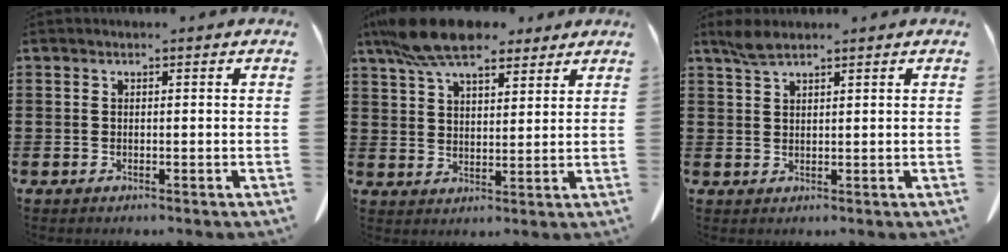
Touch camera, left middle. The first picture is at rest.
{"total": 10.2, "force": [8.1, 3.4, 5.2], "torque": [-0.118, -0.012, 0.151]}
{"total": 2.6, "force": [2.1, 0.5, 1.5], "torque": [-0.036, 0.001, 0.039]}